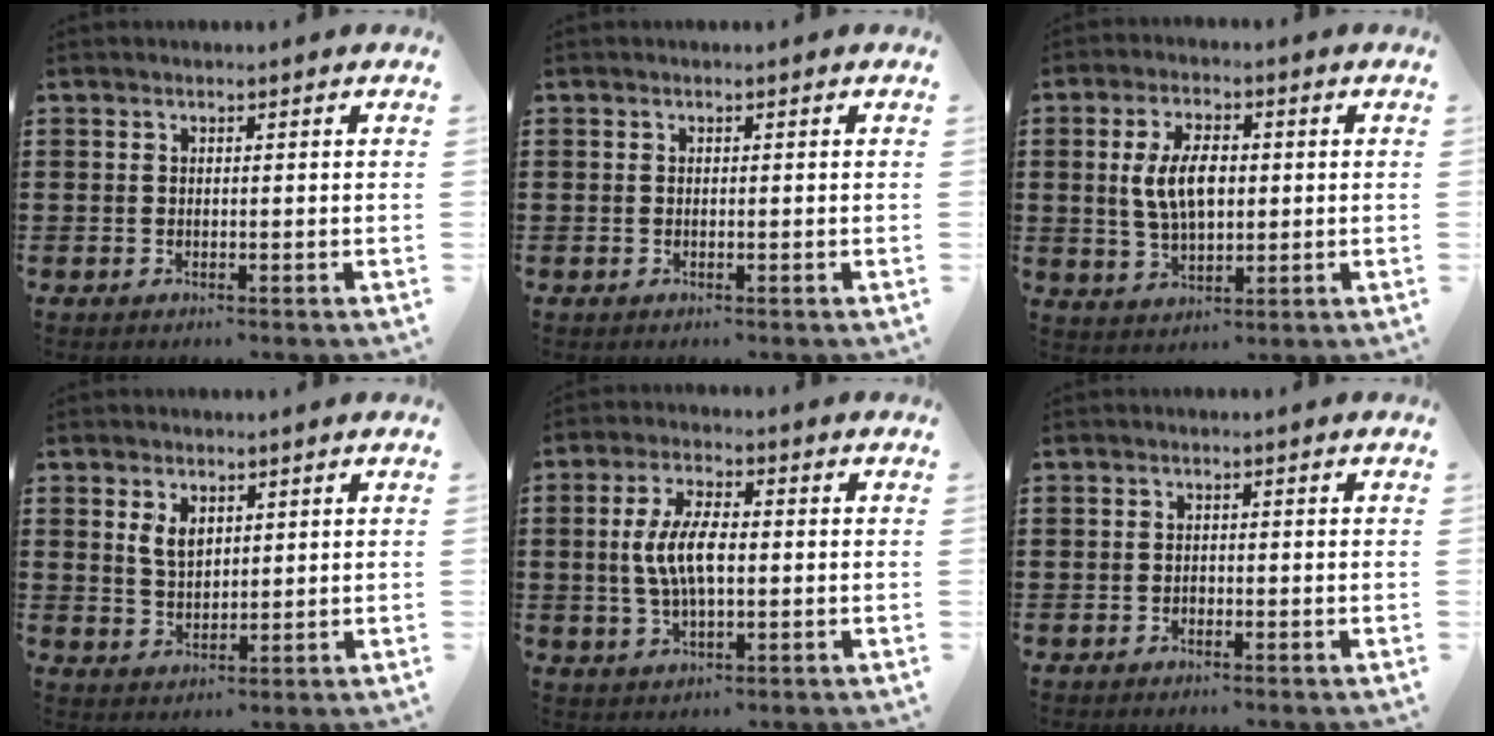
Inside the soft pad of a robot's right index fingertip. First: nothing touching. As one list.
[{"total": 0.0}, {"total": 7.4, "force": [0.6, 3.8, 6.3], "torque": [-0.131, 0.005, 0.004]}, {"total": 3.6, "force": [1.7, 2.2, 2.3], "torque": [-0.044, 0.004, 0.028]}, {"total": 7.6, "force": [0.0, 3.1, 6.9], "torque": [-0.156, 0.000, -0.009]}, {"total": 0.7, "force": [-0.5, 0.4, 0.3], "torque": [-0.009, -0.001, -0.009]}]